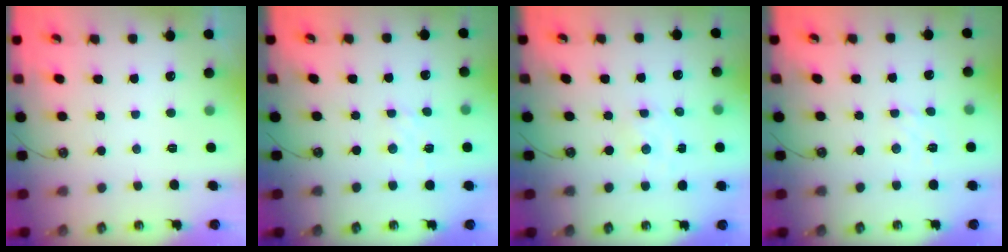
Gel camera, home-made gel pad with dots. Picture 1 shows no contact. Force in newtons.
{"total": 2.8, "press": 2.8, "slide": 0.4}
{"total": 1.0, "press": 1.0, "slide": 0.2}
{"total": 2.7, "press": 2.7, "slide": 0.4}